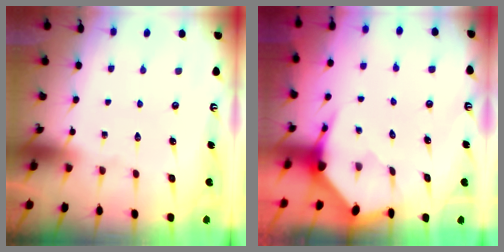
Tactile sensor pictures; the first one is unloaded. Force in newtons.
{"total": 3.7, "press": 3.6, "slide": 0.4}